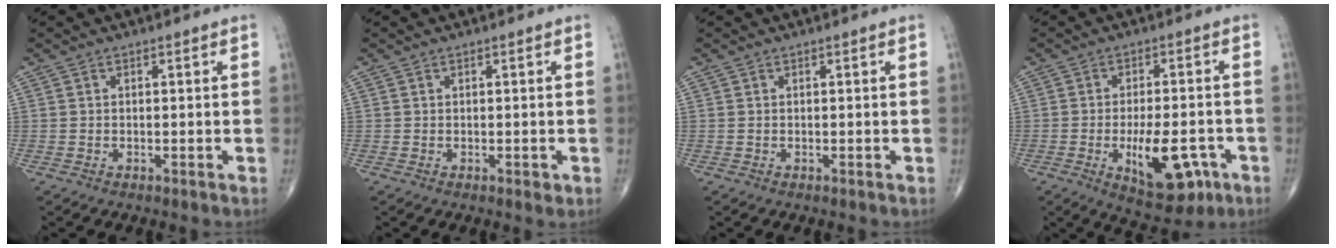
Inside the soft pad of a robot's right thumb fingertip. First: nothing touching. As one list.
[{"total": 0.9, "force": [-0.1, 0.6, 0.7], "torque": [-0.006, -0.002, 0.000]}, {"total": 0.0}, {"total": 11.7, "force": [-4.3, 5.5, 9.3], "torque": [-0.114, 0.011, -0.050]}]